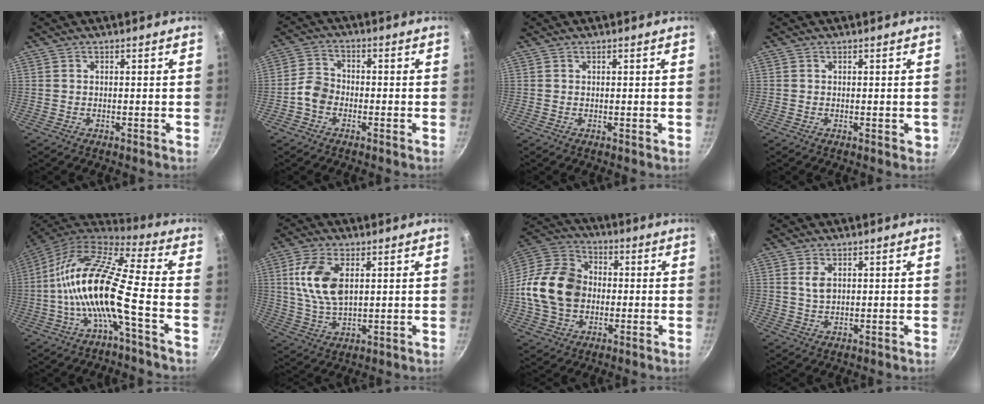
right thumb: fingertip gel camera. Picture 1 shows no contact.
{"total": 4.5, "force": [-2.0, 3.4, 2.2], "torque": [-0.032, 0.026, -0.046]}
{"total": 0.0}
{"total": 1.3, "force": [-0.1, 0.6, 1.2], "torque": [-0.004, 0.000, -0.002]}
{"total": 16.6, "force": [-4.0, 3.4, 15.8], "torque": [-0.302, 0.044, -0.092]}
{"total": 10.9, "force": [2.8, 6.0, 8.7], "torque": [-0.167, -0.009, 0.056]}
{"total": 17.2, "force": [-1.1, 13.4, 10.8], "torque": [-0.181, 0.030, -0.033]}
{"total": 2.9, "force": [1.0, 1.8, 2.1], "torque": [-0.035, -0.006, 0.020]}